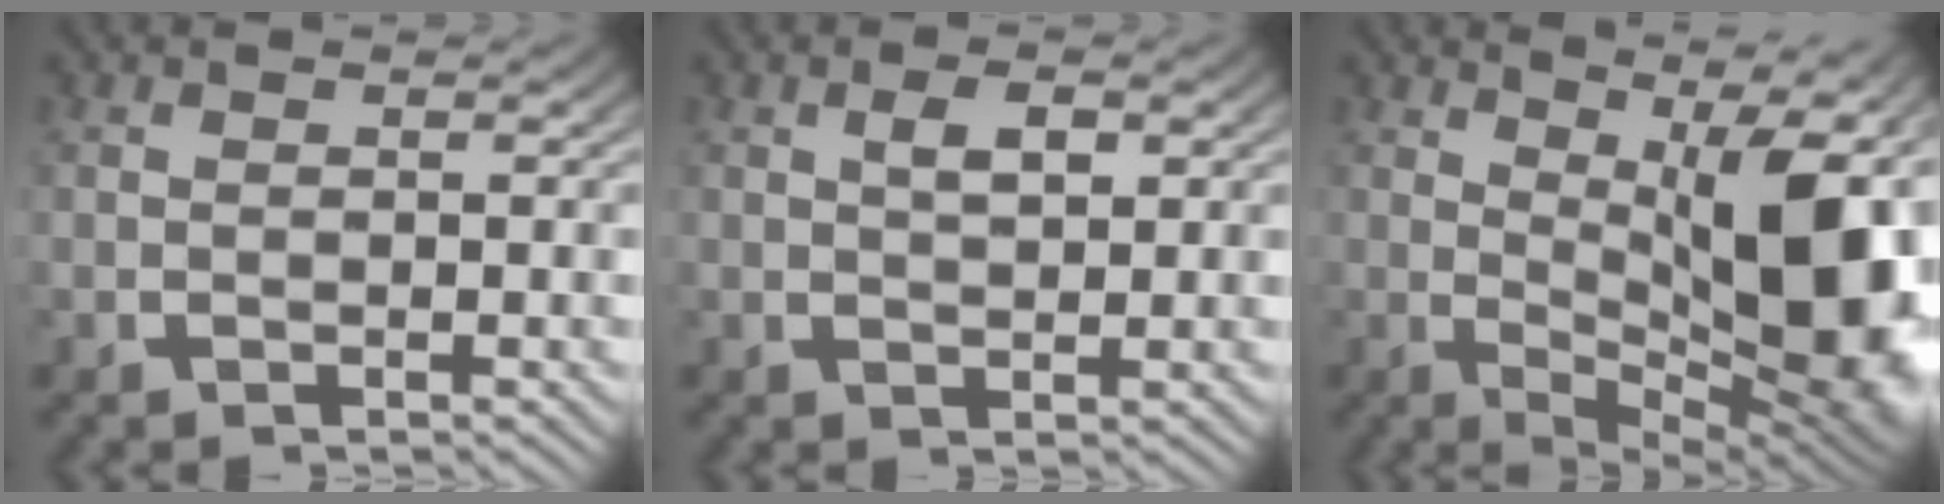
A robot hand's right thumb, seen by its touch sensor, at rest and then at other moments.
{"total": 1.4, "force": [0.2, 0.5, 1.3], "torque": [-0.021, 0.003, 0.007]}
{"total": 15.1, "force": [-0.7, 7.2, 13.2], "torque": [-0.198, -0.042, 0.018]}